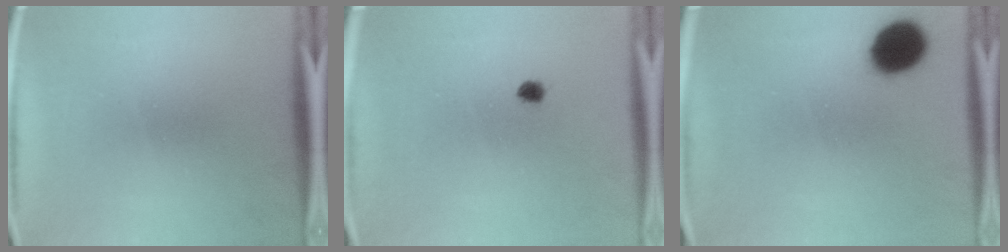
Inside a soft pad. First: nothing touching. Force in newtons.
{"total": 1.4}
{"total": 10.7}